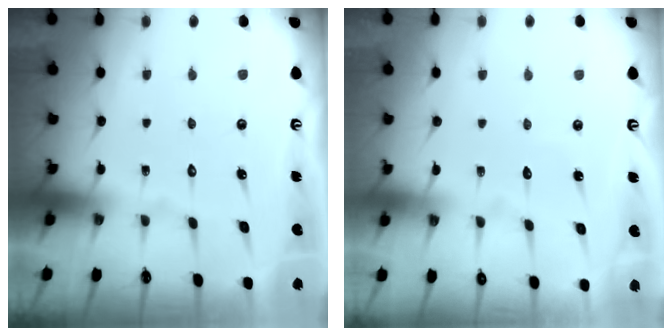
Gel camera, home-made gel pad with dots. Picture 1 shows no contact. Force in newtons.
{"total": 2.1, "press": 2.1, "slide": 0.2}